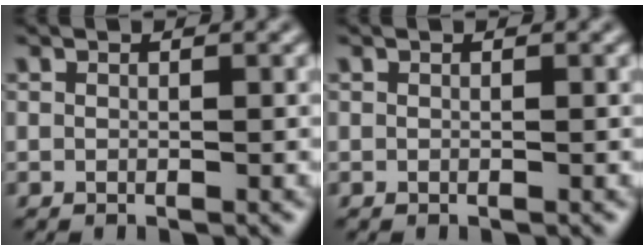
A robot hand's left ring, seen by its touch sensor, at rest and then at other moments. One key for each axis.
{"total": 0.0}